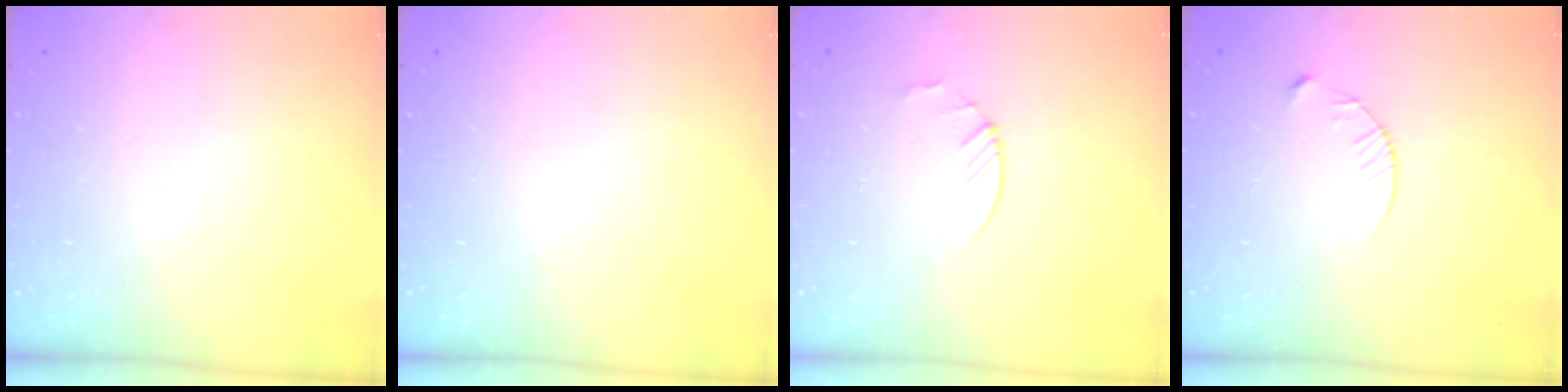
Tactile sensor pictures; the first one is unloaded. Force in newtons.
{"total": 0.0}
{"total": 3.0, "press": 2.9, "slide": 0.3}
{"total": 4.7, "press": 4.7, "slide": 0.6}